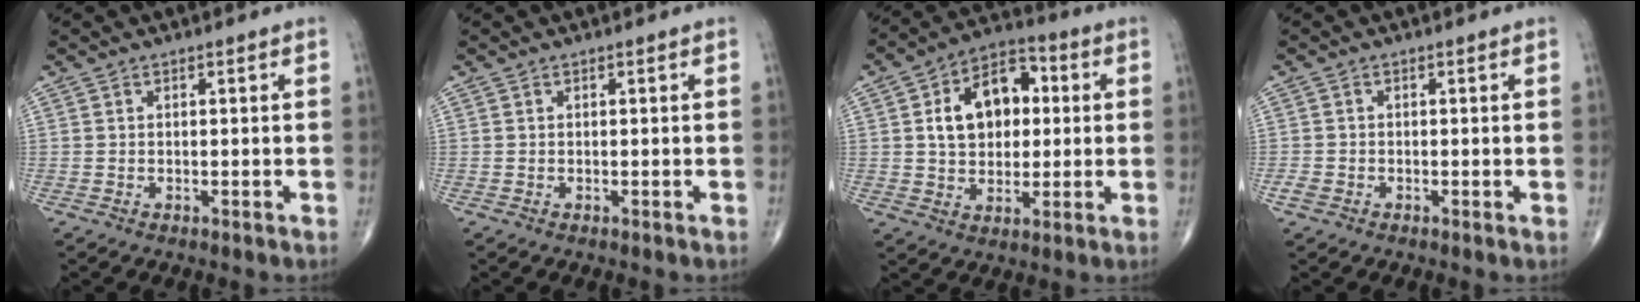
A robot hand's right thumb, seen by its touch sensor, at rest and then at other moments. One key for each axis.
{"total": 0.0}
{"total": 13.8, "fx": 2.4, "fy": 9.4, "fz": 9.9, "tx": -0.128, "ty": 0.016, "tz": 0.033}
{"total": 1.6, "fx": -0.7, "fy": 1.2, "fz": 0.9, "tx": -0.018, "ty": -0.001, "tz": -0.015}